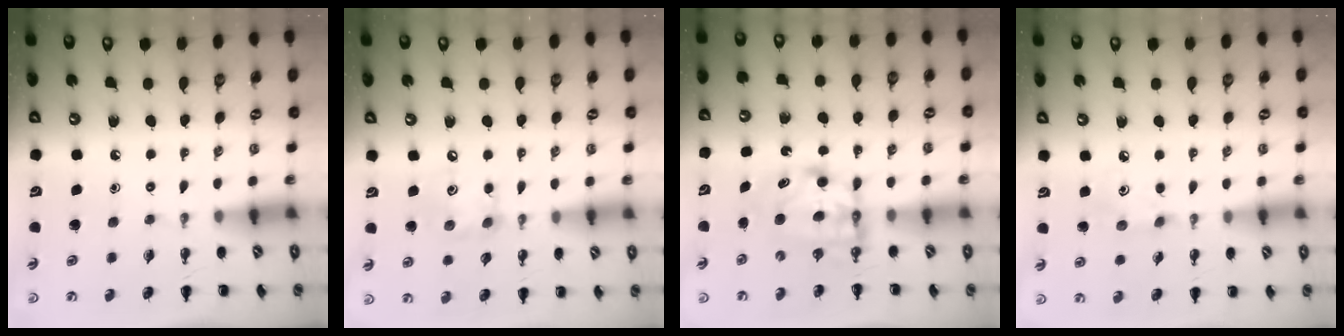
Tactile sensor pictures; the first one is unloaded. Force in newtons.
{"total": 6.0, "press": 5.9, "slide": 1.0}
{"total": 6.0, "press": 6.0, "slide": 0.4}
{"total": 3.7, "press": 3.6, "slide": 0.9}